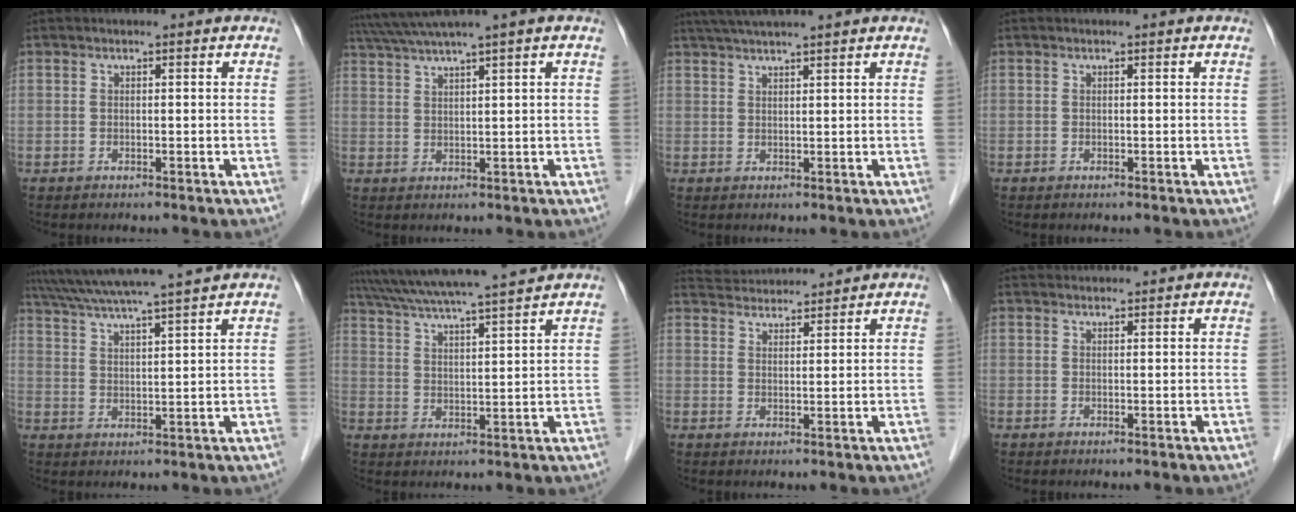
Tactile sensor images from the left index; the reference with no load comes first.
{"total": 6.3, "force": [5.0, -1.6, 3.5], "torque": [-0.068, 0.023, 0.092]}
{"total": 6.7, "force": [5.7, -0.8, 3.5], "torque": [-0.058, 0.035, 0.092]}
{"total": 0.0}
{"total": 13.6, "force": [11.9, -1.1, 6.6], "torque": [-0.119, 0.023, 0.181]}
{"total": 15.3, "force": [13.5, -0.7, 7.1], "torque": [-0.133, 0.021, 0.206]}
{"total": 7.2, "force": [7.1, 0.3, 1.0], "torque": [-0.028, 0.033, 0.115]}
{"total": 2.2, "force": [2.2, 0.1, 0.0], "torque": [-0.005, 0.026, 0.043]}